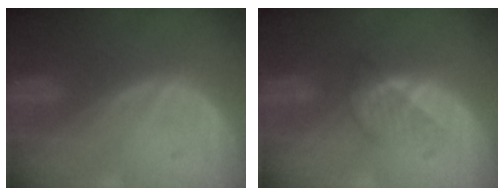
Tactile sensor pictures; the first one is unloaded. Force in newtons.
{"total": 3.2, "press": 3.1, "slide": 1.0}